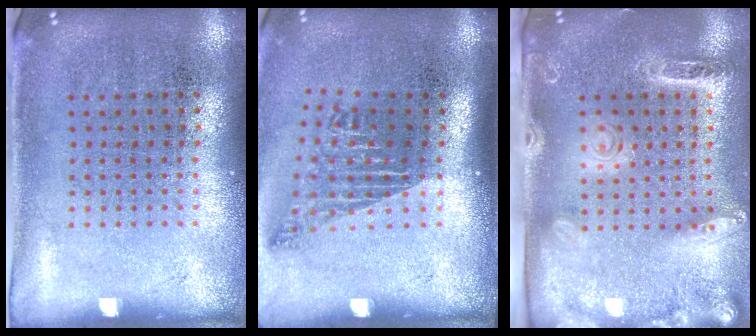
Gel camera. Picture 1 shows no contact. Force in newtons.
{"total": 1.8, "press": 1.1, "slide": 1.4}
{"total": 2.5, "press": 2.0, "slide": 1.5}